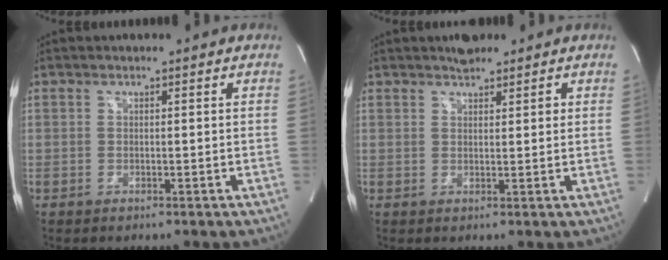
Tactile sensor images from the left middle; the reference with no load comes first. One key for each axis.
{"total": 2.8, "fx": 2.3, "fy": 1.2, "fz": 1.0, "tx": -0.018, "ty": 0.009, "tz": 0.033}